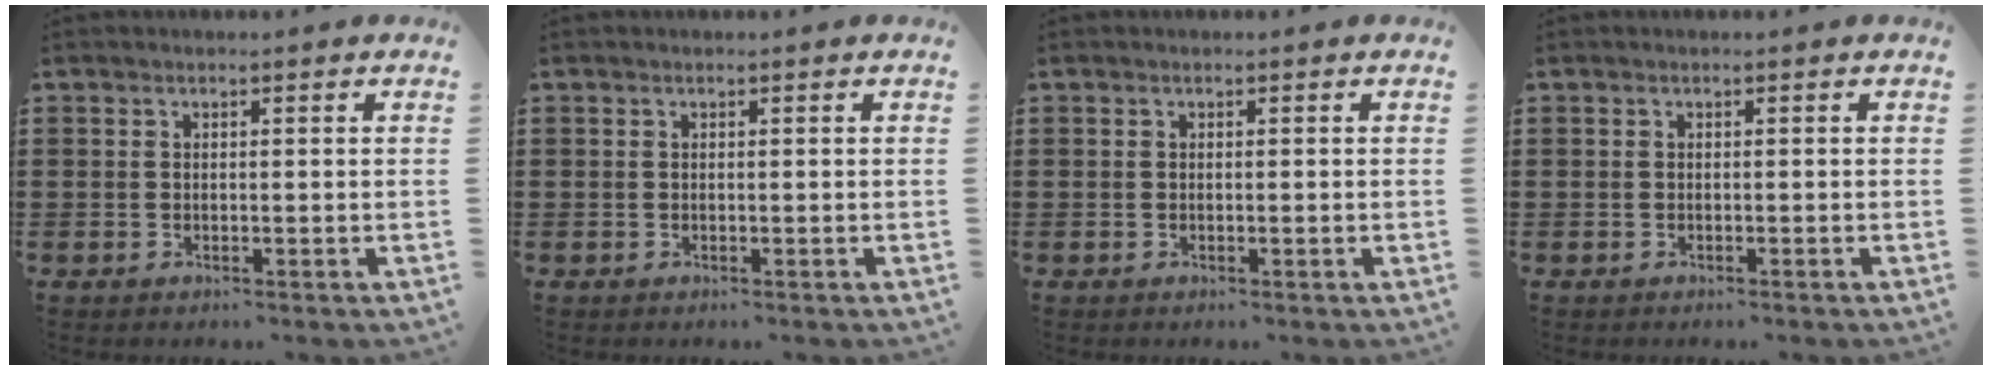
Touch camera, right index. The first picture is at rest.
{"total": 0.0}
{"total": 0.5, "force": [-0.2, -0.1, 0.5], "torque": [-0.008, -0.005, -0.003]}
{"total": 0.0}